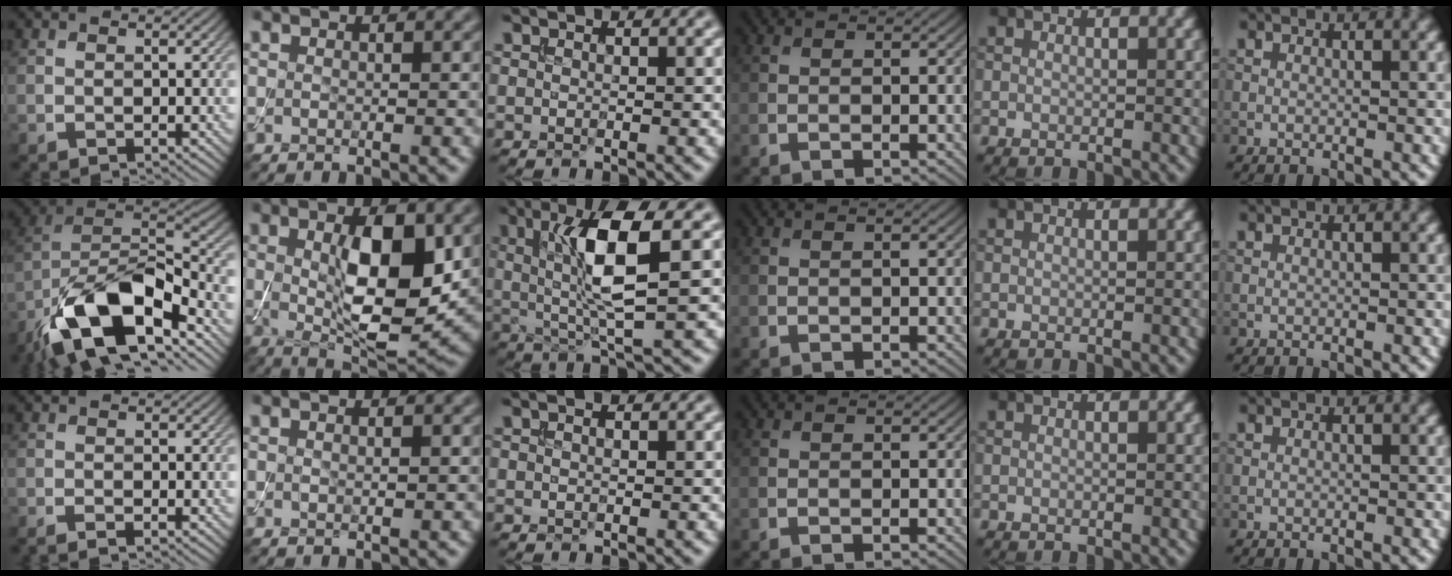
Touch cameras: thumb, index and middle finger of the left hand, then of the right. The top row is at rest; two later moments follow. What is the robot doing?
{"motion": "assemble", "object": "toy tower of hanoi"}